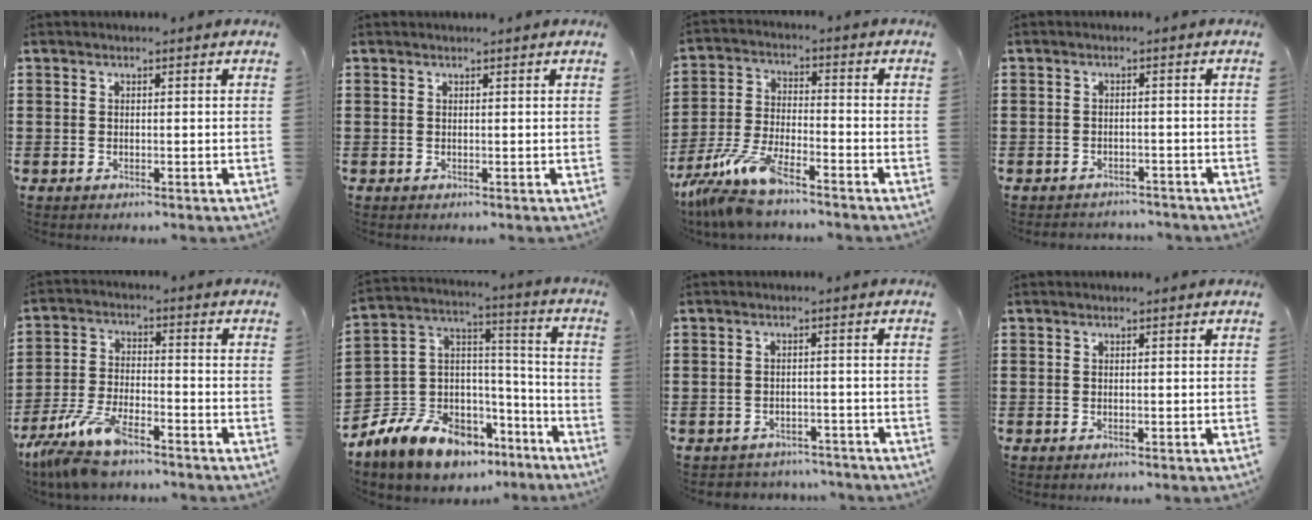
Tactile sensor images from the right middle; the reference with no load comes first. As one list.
[{"total": 0.0}, {"total": 9.5, "force": [-7.9, 1.2, 5.1], "torque": [-0.119, -0.005, -0.157]}, {"total": 1.9, "force": [-1.8, 0.3, -0.2], "torque": [-0.004, -0.001, -0.042]}, {"total": 9.3, "force": [-7.5, 1.9, 5.1], "torque": [-0.119, -0.003, -0.145]}, {"total": 10.4, "force": [-8.1, 6.0, 2.6], "torque": [-0.091, 0.008, -0.160]}, {"total": 2.2, "force": [-2.1, 0.4, -0.2], "torque": [-0.005, 0.000, -0.048]}, {"total": 0.0}]